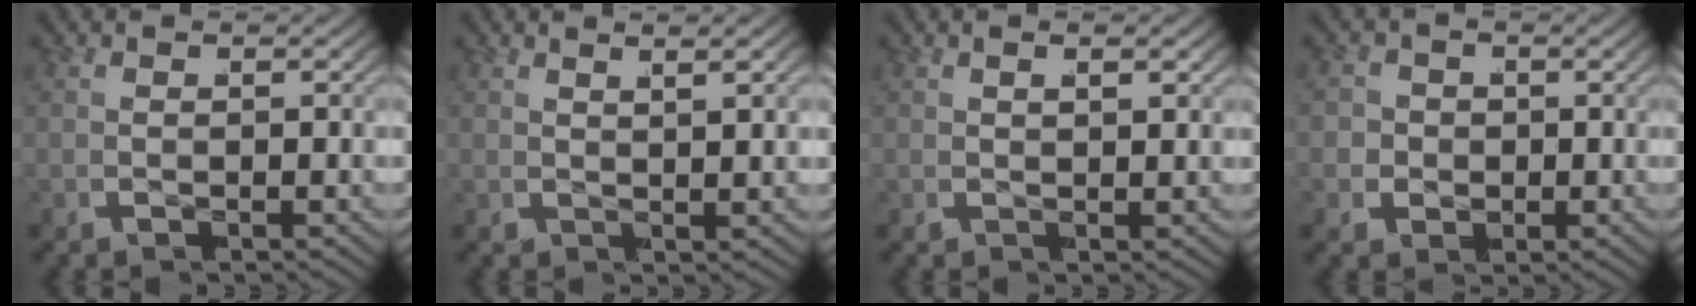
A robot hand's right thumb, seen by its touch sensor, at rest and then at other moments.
{"total": 2.0, "force": [1.2, -1.6, 0.0], "torque": [0.004, 0.015, 0.021]}
{"total": 1.2, "force": [0.8, -0.9, 0.0], "torque": [0.007, 0.011, 0.013]}
{"total": 3.6, "force": [0.0, 3.3, 1.4], "torque": [-0.031, -0.012, 0.004]}